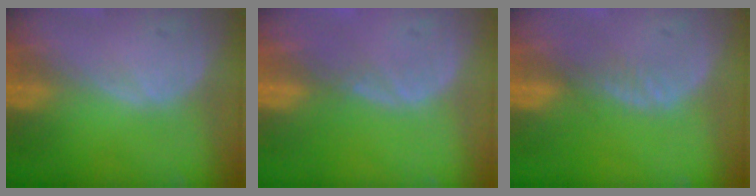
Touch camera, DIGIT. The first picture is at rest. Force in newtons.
{"total": 0.6, "press": 0.5, "slide": 0.4}
{"total": 1.4, "press": 1.3, "slide": 0.2}